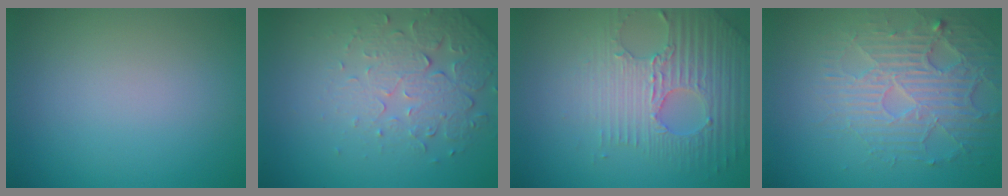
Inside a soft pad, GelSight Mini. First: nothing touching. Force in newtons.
{"total": 5.0, "press": 3.3, "slide": 3.7}
{"total": 4.7, "press": 4.3, "slide": 2.0}
{"total": 4.6, "press": 4.0, "slide": 2.4}